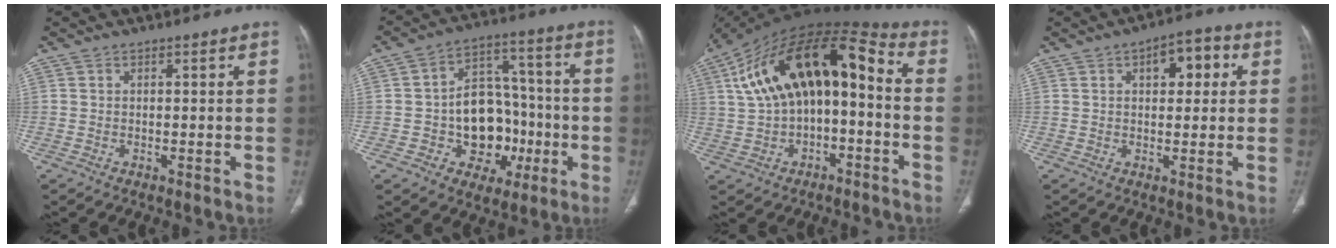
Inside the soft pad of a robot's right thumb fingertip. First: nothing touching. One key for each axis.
{"total": 15.5, "fx": -3.5, "fy": 11.5, "fz": 9.7, "tx": -0.090, "ty": 0.044, "tz": -0.045}
{"total": 21.5, "fx": 1.3, "fy": 11.2, "fz": 18.3, "tx": -0.299, "ty": 0.061, "tz": 0.019}
{"total": 7.5, "fx": 2.5, "fy": 3.9, "fz": 5.9, "tx": -0.053, "ty": 0.010, "tz": 0.028}